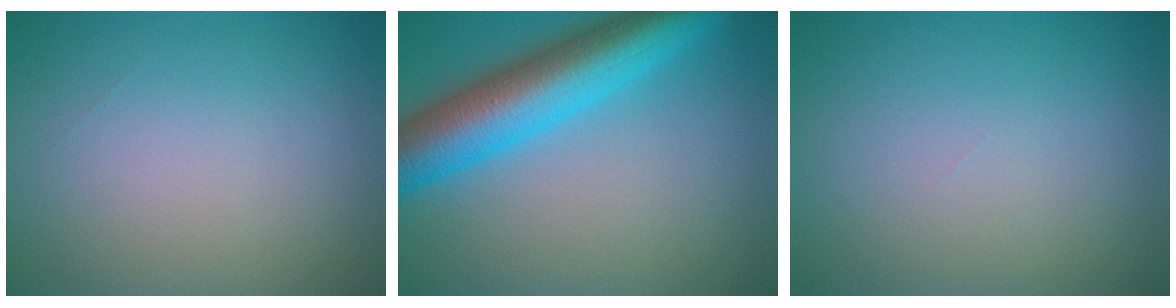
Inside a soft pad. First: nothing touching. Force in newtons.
{"total": 9.2, "press": 9.2, "slide": 0.2}
{"total": 0.0}